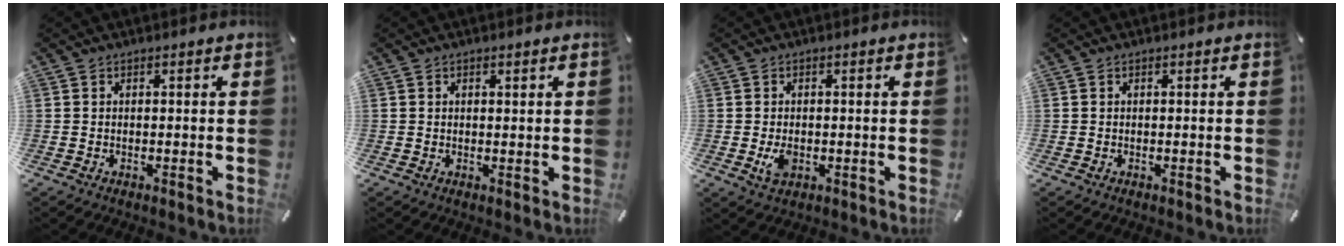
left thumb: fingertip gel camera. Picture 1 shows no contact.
{"total": 0.6, "force": [0.4, 0.4, 0.3], "torque": [-0.006, 0.002, 0.007]}
{"total": 3.7, "force": [-0.7, 2.5, 2.7], "torque": [-0.059, -0.007, -0.017]}
{"total": 0.0}